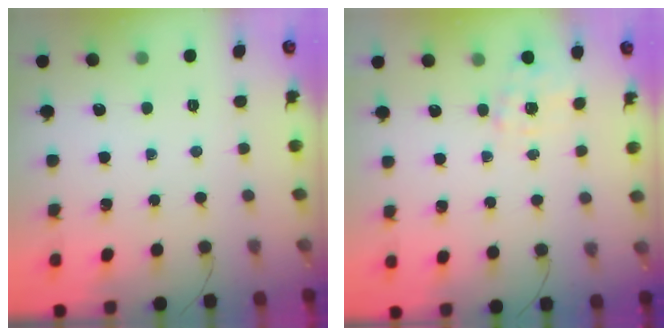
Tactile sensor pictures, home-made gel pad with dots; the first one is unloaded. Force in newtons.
{"total": 0.9, "press": 0.3, "slide": 0.8}